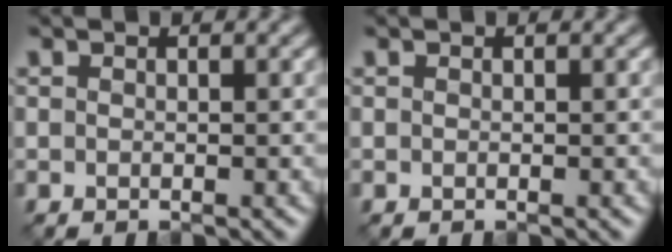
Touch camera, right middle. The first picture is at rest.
{"total": 0.0}